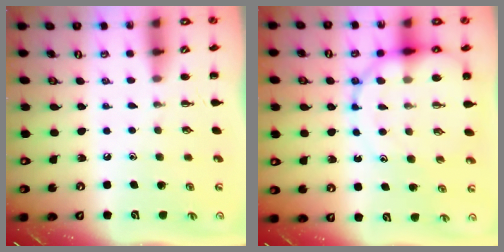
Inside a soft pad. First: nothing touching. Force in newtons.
{"total": 14.0, "press": 13.6, "slide": 3.5}